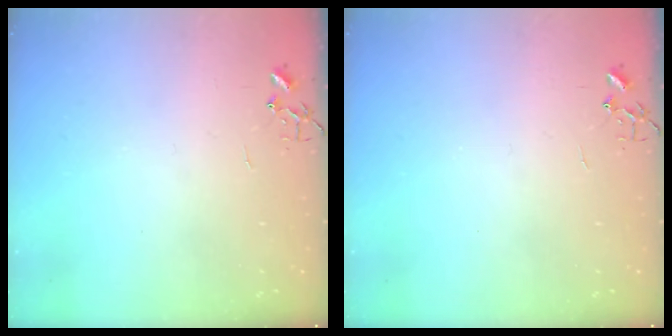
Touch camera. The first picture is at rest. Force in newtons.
{"total": 0.0}